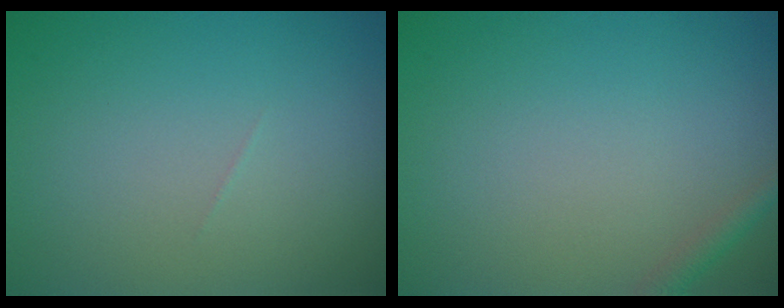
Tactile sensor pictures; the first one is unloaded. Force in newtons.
{"total": 1.2, "press": 1.2, "slide": 0.0}